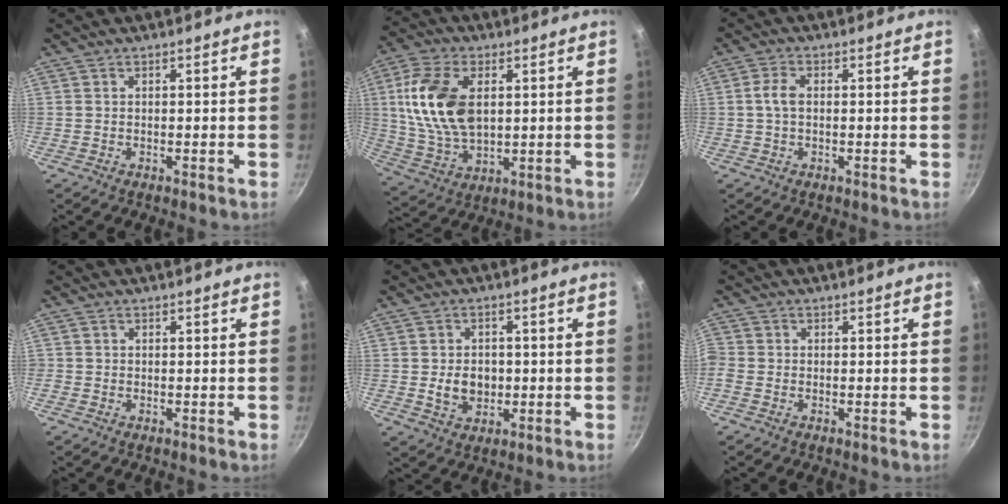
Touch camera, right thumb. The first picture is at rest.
{"total": 16.0, "force": [3.0, 9.7, 12.4], "torque": [-0.226, -0.007, 0.062]}
{"total": 3.5, "force": [0.2, 1.8, 3.0], "torque": [-0.069, 0.009, 0.000]}
{"total": 0.5, "force": [-0.1, 0.5, 0.0], "torque": [0.001, 0.001, -0.004]}
{"total": 6.0, "force": [-0.5, 4.7, 3.6], "torque": [-0.038, 0.002, -0.003]}
{"total": 1.8, "force": [-0.8, 1.5, 0.7], "torque": [-0.018, 0.002, -0.024]}